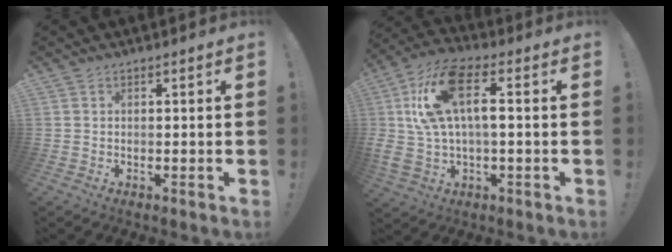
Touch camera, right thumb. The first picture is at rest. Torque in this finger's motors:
{"motor_torque": [2.34, 2.42, 0.40, 0.21, 0.55]}